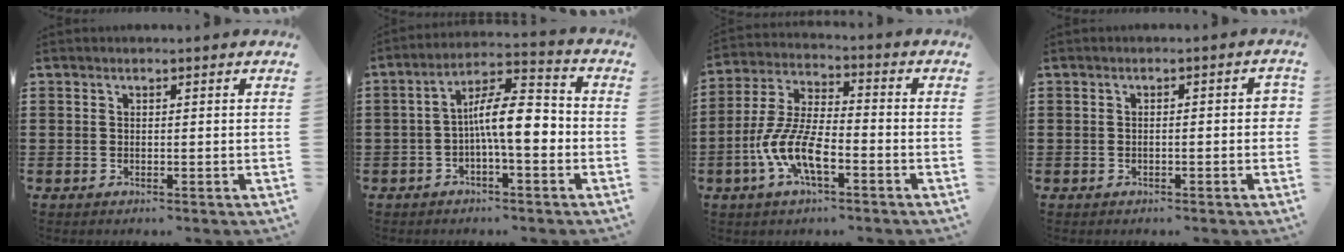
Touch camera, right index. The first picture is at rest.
{"total": 9.6, "force": [-1.5, 2.9, 9.0], "torque": [-0.157, 0.004, -0.029]}
{"total": 9.0, "force": [-3.9, 3.3, 7.4], "torque": [-0.181, -0.010, -0.078]}
{"total": 1.8, "force": [-0.5, 0.4, 1.6], "torque": [-0.029, 0.000, -0.009]}